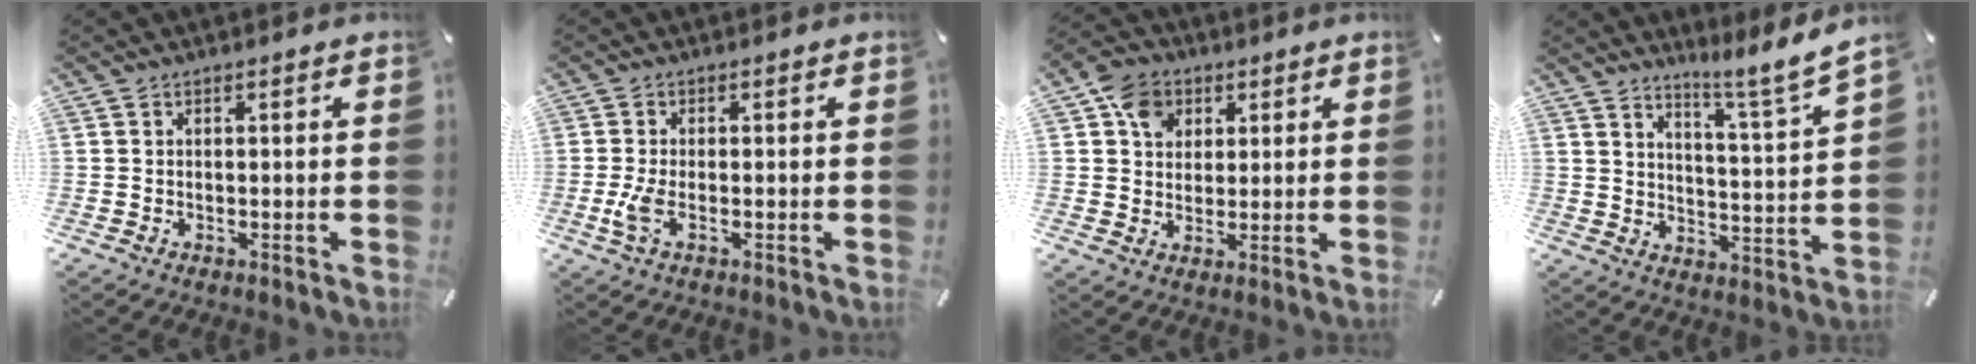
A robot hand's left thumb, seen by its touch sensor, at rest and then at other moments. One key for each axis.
{"total": 3.8, "fx": -0.9, "fy": 1.5, "fz": 3.4, "tx": -0.076, "ty": -0.004, "tz": -0.018}
{"total": 8.2, "fx": 2.6, "fy": 7.1, "fz": 3.2, "tx": -0.046, "ty": 0.007, "tz": 0.050}
{"total": 7.9, "fx": 7.1, "fy": -0.2, "fz": 3.5, "tx": -0.051, "ty": -0.066, "tz": 0.116}